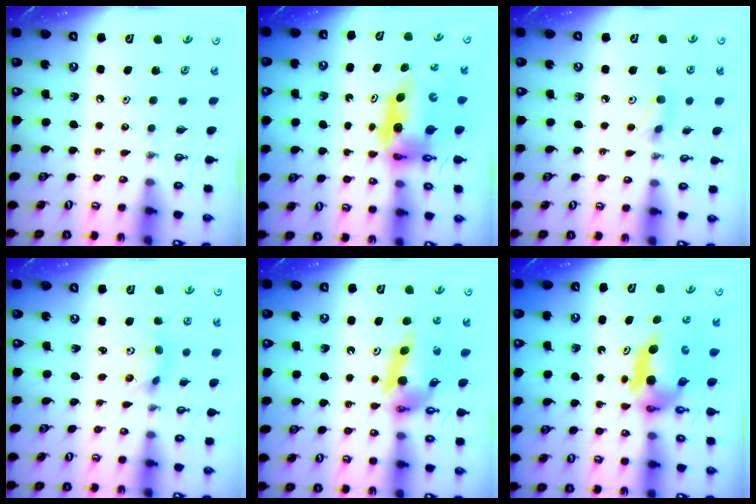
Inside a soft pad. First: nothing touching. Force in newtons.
{"total": 8.3, "press": 8.2, "slide": 0.9}
{"total": 4.6, "press": 4.5, "slide": 0.8}
{"total": 2.6, "press": 2.4, "slide": 1.0}
{"total": 13.9, "press": 13.8, "slide": 1.9}
{"total": 6.8, "press": 6.7, "slide": 0.8}